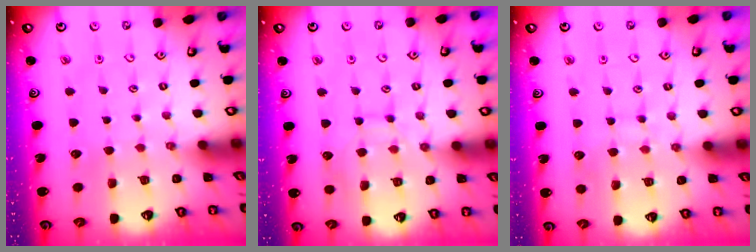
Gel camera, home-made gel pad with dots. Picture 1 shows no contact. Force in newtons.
{"total": 8.9, "press": 8.9, "slide": 0.7}
{"total": 6.8, "press": 6.8, "slide": 0.6}